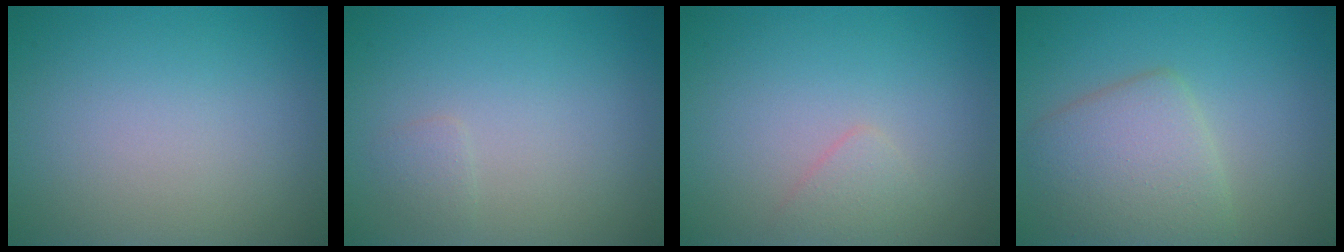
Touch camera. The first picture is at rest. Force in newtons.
{"total": 0.8, "press": 0.8, "slide": 0.0}
{"total": 1.2, "press": 1.2, "slide": 0.1}
{"total": 4.8, "press": 4.8, "slide": 0.3}